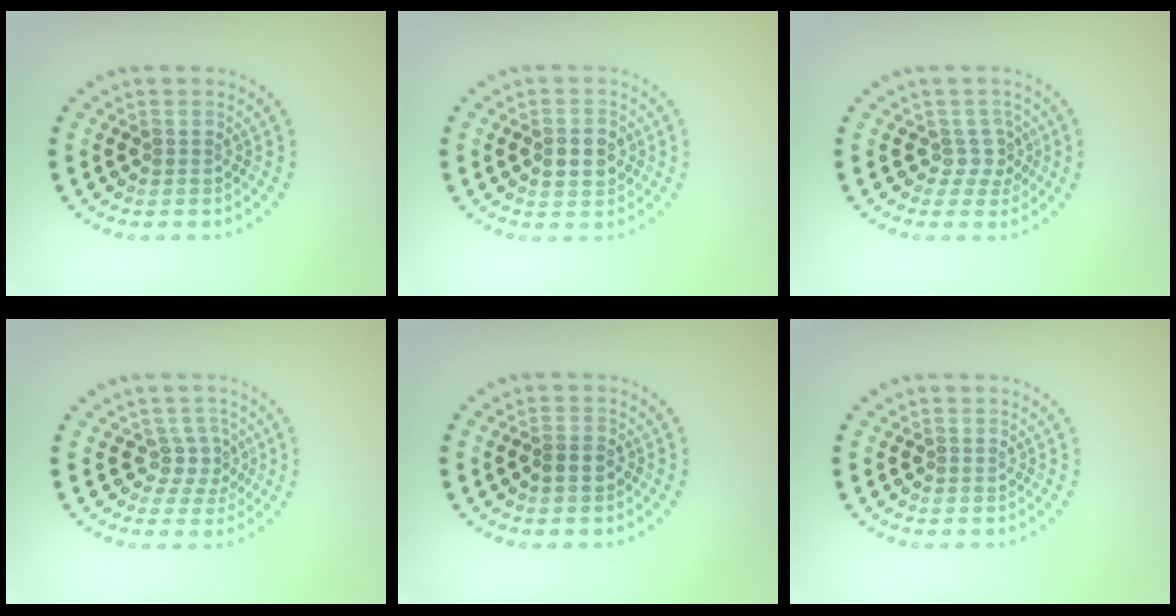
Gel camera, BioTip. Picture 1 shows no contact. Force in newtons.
{"total": 2.6, "press": 2.6, "slide": 0.1}
{"total": 1.8, "press": 1.4, "slide": 1.2}
{"total": 2.2, "press": 1.7, "slide": 1.4}
{"total": 1.4, "press": 1.3, "slide": 0.6}
{"total": 0.0}